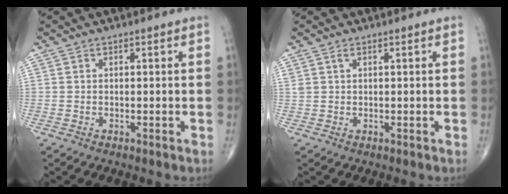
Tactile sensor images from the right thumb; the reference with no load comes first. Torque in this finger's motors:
{"motor_torque": [-0.02, -0.02, 0.11, 0.10, 0.00]}